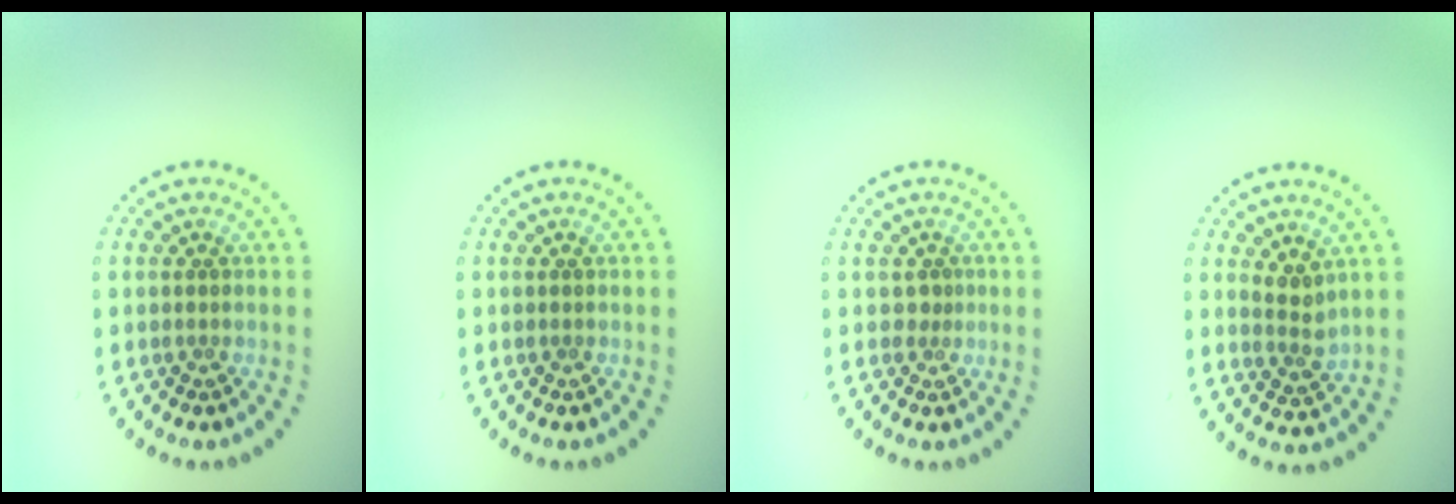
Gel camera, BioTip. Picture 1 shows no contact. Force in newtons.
{"total": 0.0}
{"total": 0.7, "press": 0.4, "slide": 0.6}
{"total": 1.9, "press": 1.6, "slide": 1.0}